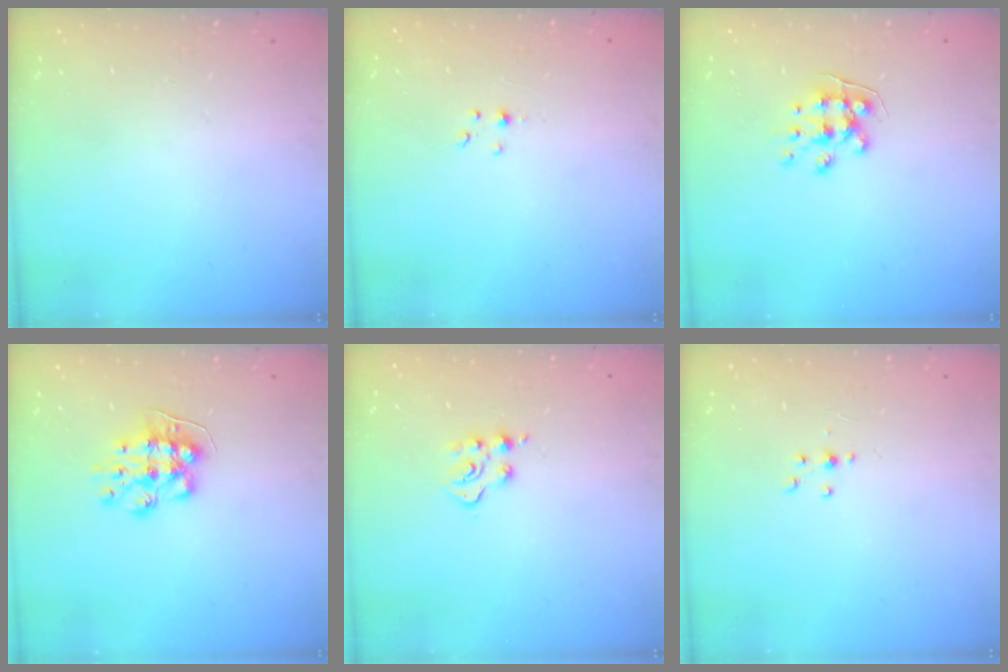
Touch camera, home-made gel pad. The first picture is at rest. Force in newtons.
{"total": 1.0, "press": 1.0, "slide": 0.2}
{"total": 7.3, "press": 7.3, "slide": 0.7}
{"total": 8.7, "press": 8.7, "slide": 0.4}
{"total": 4.6, "press": 4.5, "slide": 0.6}
{"total": 3.6, "press": 3.4, "slide": 1.0}